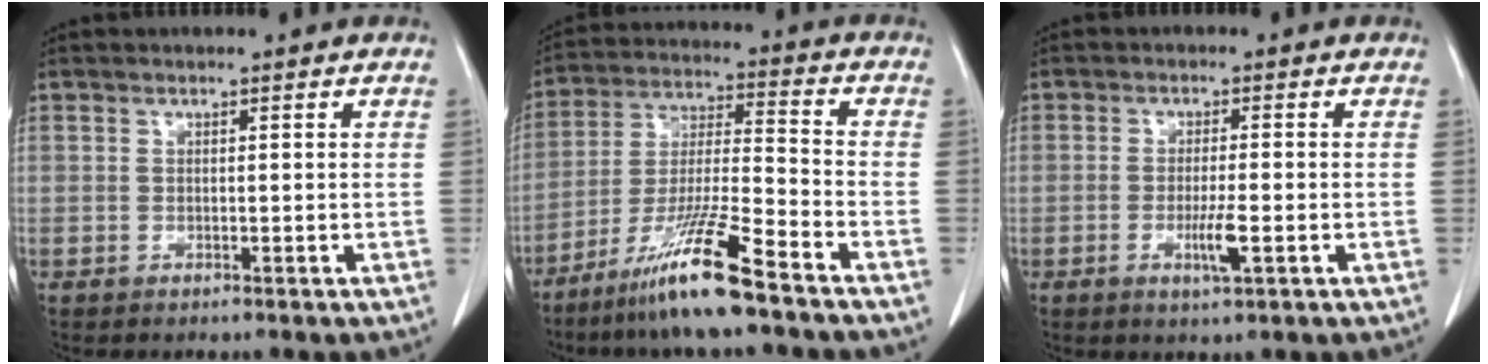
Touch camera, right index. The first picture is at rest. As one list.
[{"total": 13.1, "force": [-9.0, -0.5, 9.5], "torque": [-0.189, -0.031, -0.170]}, {"total": 4.0, "force": [-1.3, 0.2, 3.7], "torque": [-0.070, -0.007, -0.022]}]